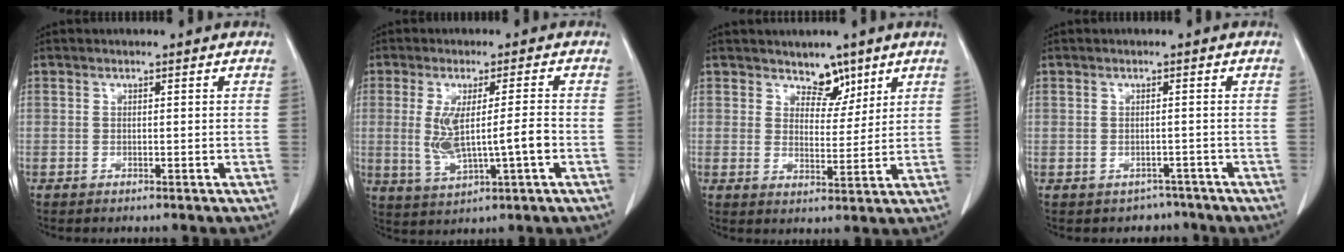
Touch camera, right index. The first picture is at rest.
{"total": 8.1, "force": [-0.8, 0.9, 8.0], "torque": [-0.159, -0.001, -0.007]}
{"total": 4.7, "force": [3.5, 2.6, 1.7], "torque": [-0.015, -0.006, 0.059]}
{"total": 2.3, "force": [-1.6, 1.6, -0.4], "torque": [0.004, 0.008, -0.020]}